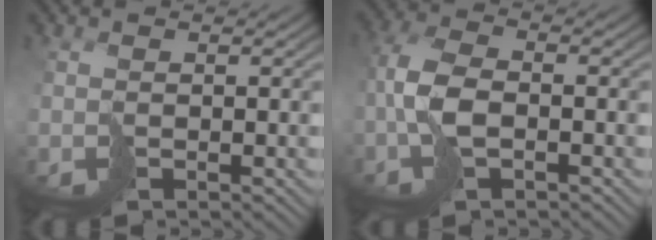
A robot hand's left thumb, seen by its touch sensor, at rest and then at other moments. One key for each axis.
{"total": 6.5, "fx": -1.7, "fy": 3.2, "fz": 5.4, "tx": -0.135, "ty": 0.008, "tz": -0.041}